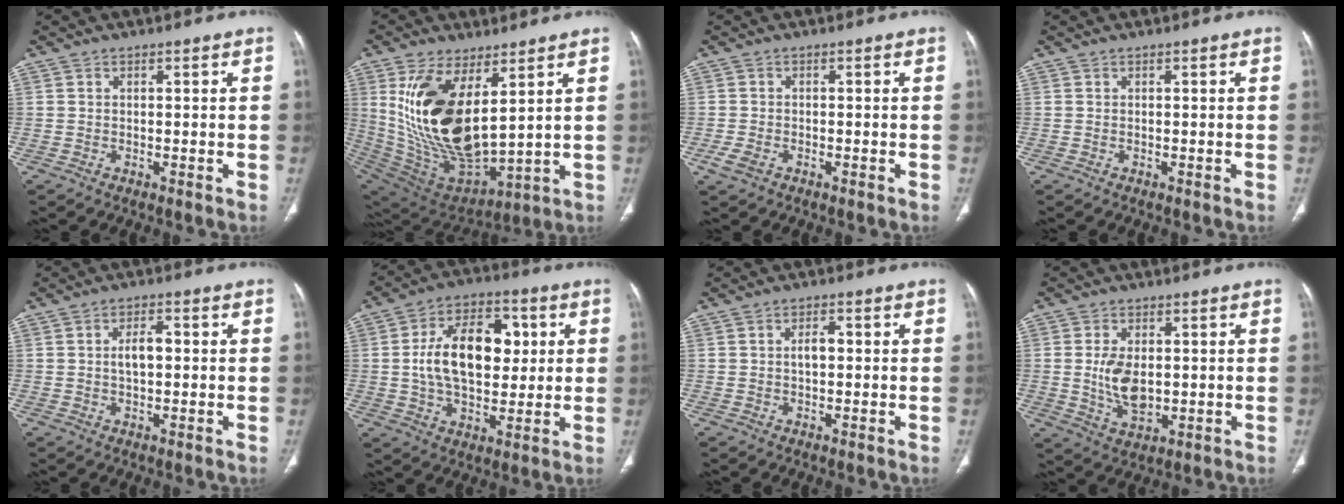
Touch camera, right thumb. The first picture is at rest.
{"total": 21.6, "force": [6.2, 10.1, 18.0], "torque": [-0.341, -0.041, 0.141]}
{"total": 2.4, "force": [-1.2, 1.4, 1.6], "torque": [-0.040, -0.001, -0.022]}
{"total": 0.0}
{"total": 4.1, "force": [0.2, 2.1, 3.5], "torque": [-0.061, 0.008, 0.003]}
{"total": 16.8, "force": [2.2, 10.2, 13.2], "torque": [-0.188, 0.011, 0.036]}
{"total": 2.7, "force": [0.2, 1.4, 2.2], "torque": [-0.039, 0.009, 0.001]}
{"total": 8.1, "force": [0.2, 4.8, 6.5], "torque": [-0.116, -0.008, 0.013]}